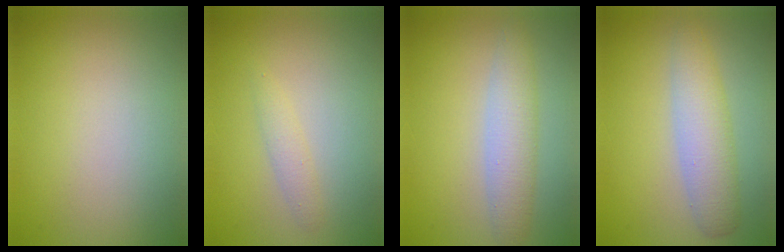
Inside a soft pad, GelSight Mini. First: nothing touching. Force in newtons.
{"total": 1.3, "press": 1.3, "slide": 0.0}
{"total": 3.4, "press": 3.4, "slide": 0.1}
{"total": 4.1, "press": 4.1, "slide": 0.0}